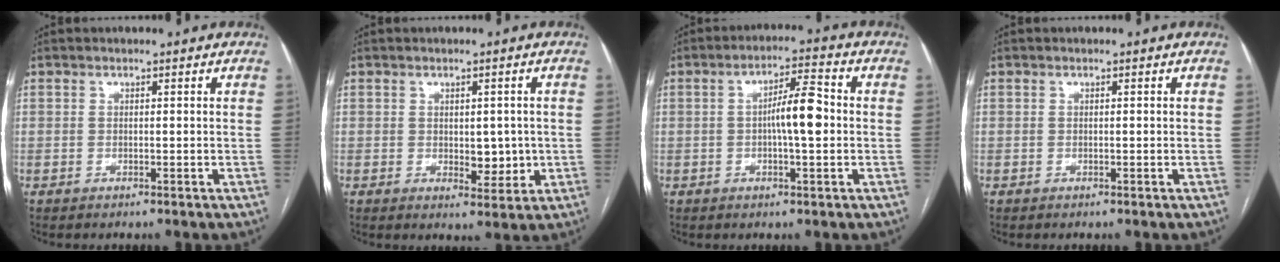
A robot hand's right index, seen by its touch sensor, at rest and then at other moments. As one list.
[{"total": 4.4, "force": [-0.2, 2.4, 3.6], "torque": [-0.043, -0.002, 0.006]}, {"total": 7.0, "force": [-0.2, 1.2, 6.9], "torque": [-0.120, 0.013, -0.006]}, {"total": 0.0}]